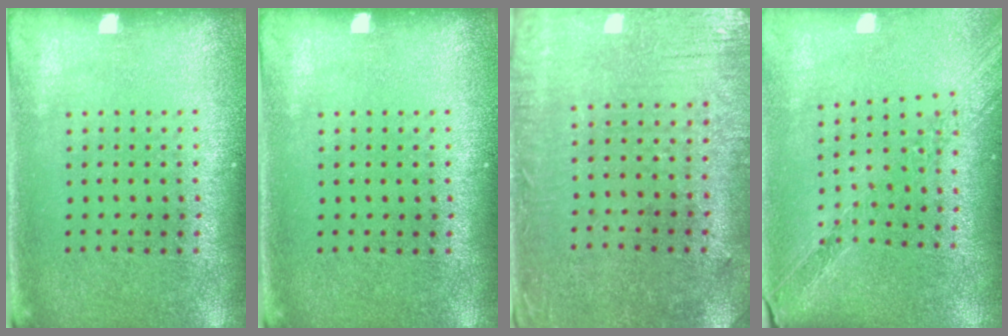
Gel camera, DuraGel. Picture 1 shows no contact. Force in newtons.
{"total": 0.0}
{"total": 0.6, "press": 0.4, "slide": 0.5}
{"total": 1.1, "press": 1.1, "slide": 0.1}